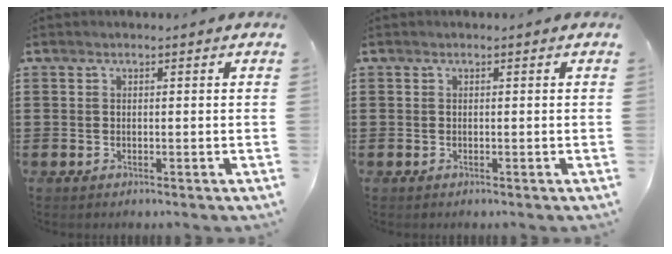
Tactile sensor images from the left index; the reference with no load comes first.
{"total": 0.0}